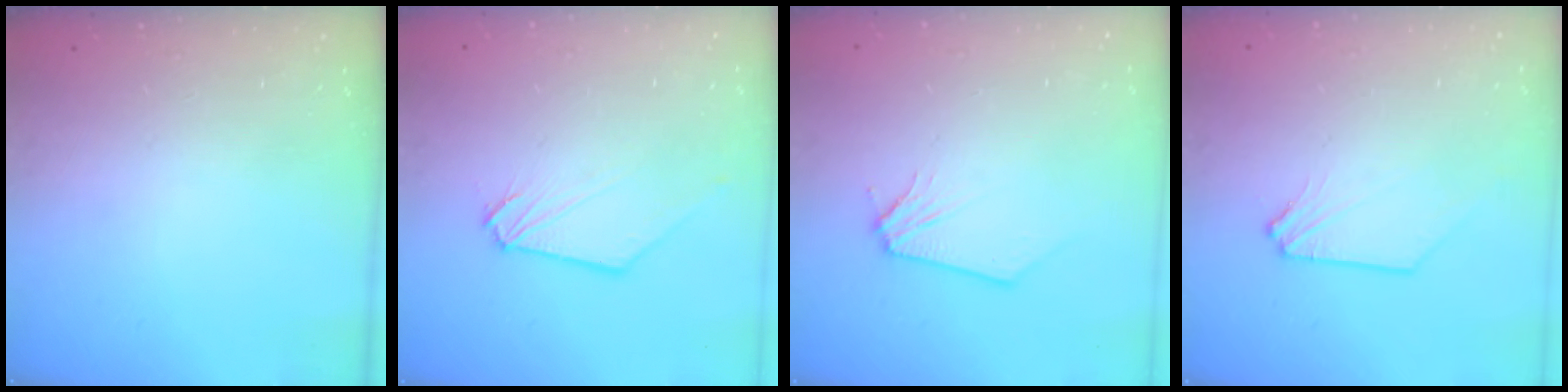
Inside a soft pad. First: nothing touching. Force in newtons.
{"total": 0.7, "press": 0.7, "slide": 0.0}
{"total": 0.0}
{"total": 1.4, "press": 1.4, "slide": 0.2}